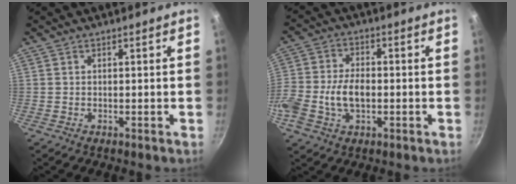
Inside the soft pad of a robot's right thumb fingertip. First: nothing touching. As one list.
[{"total": 10.3, "force": [-2.1, 6.5, 7.7], "torque": [-0.150, 0.026, -0.049]}]